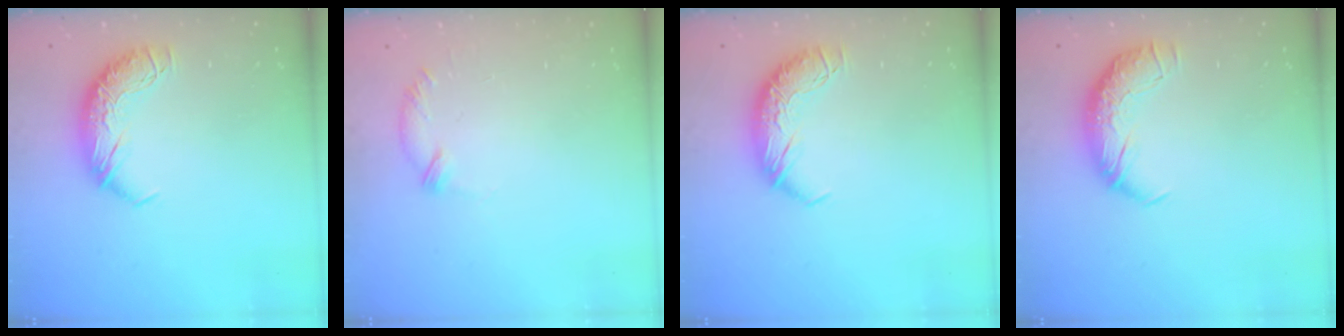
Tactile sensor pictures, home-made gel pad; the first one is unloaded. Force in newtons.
{"total": 6.3, "press": 6.2, "slide": 0.8}
{"total": 0.0}
{"total": 2.4, "press": 1.1, "slide": 2.2}